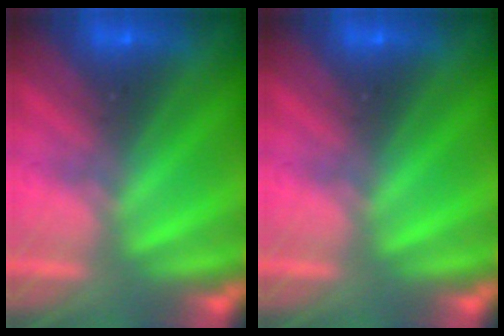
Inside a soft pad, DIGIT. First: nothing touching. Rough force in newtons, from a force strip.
{"total": 0.0}